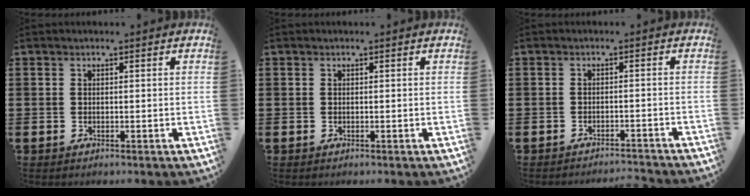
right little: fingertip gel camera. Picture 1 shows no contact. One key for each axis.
{"total": 0.0}
{"total": 1.7, "fx": -1.7, "fy": -0.2, "fz": 0.1, "tx": -0.002, "ty": 0.004, "tz": -0.036}